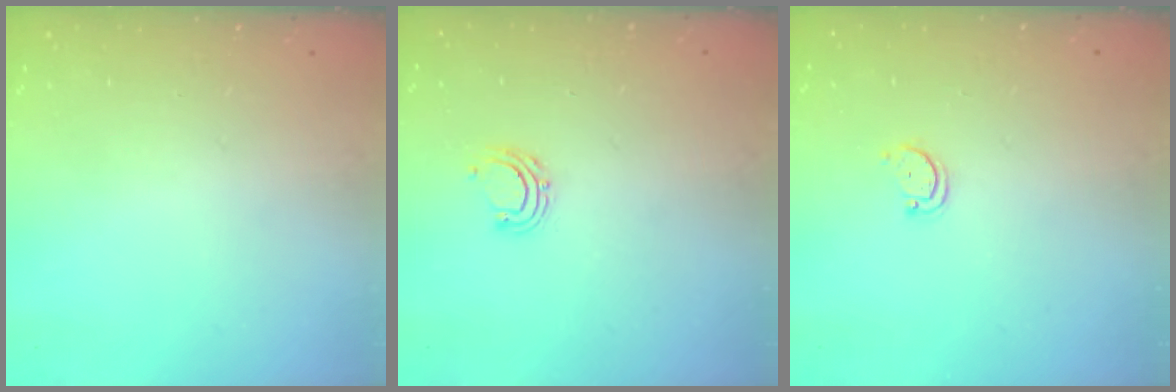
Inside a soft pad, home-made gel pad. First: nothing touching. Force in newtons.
{"total": 6.0, "press": 5.8, "slide": 1.3}
{"total": 2.9, "press": 2.9, "slide": 0.4}